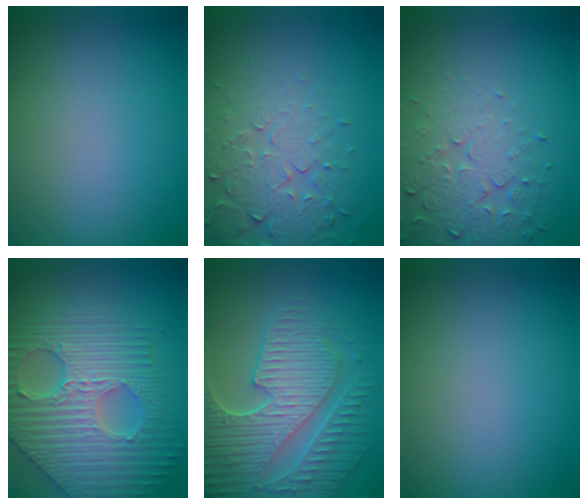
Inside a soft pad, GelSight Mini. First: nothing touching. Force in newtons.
{"total": 5.3, "press": 3.9, "slide": 3.6}
{"total": 5.1, "press": 3.8, "slide": 3.4}
{"total": 7.7, "press": 6.4, "slide": 4.3}
{"total": 8.9, "press": 6.2, "slide": 6.5}
{"total": 0.0}